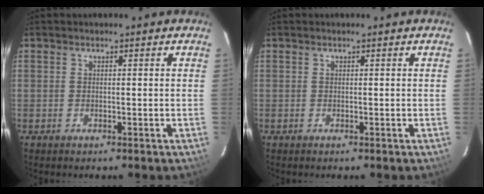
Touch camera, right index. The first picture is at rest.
{"total": 0.0}